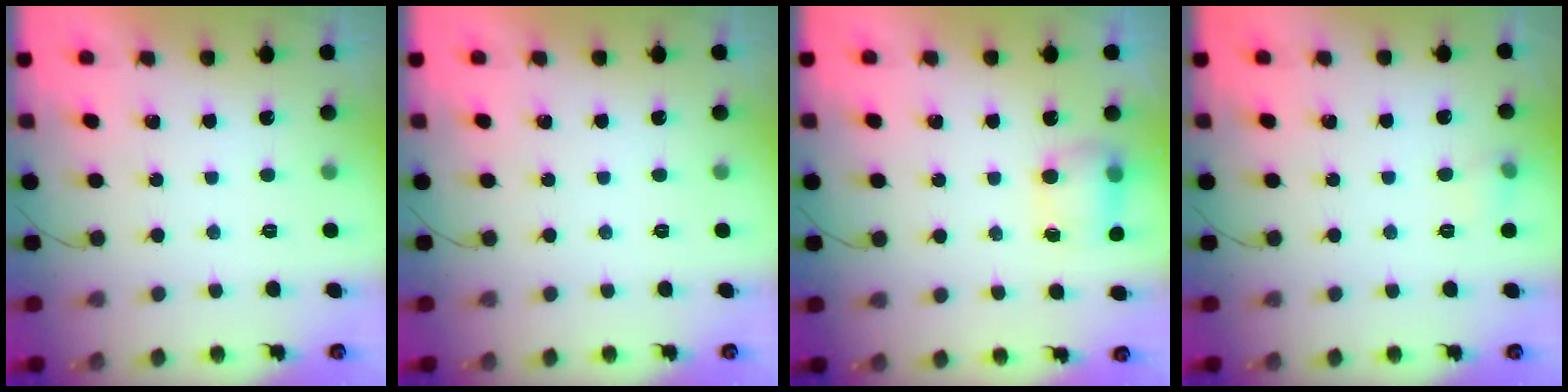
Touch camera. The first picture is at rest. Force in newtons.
{"total": 0.0}
{"total": 9.7, "press": 6.9, "slide": 6.8}
{"total": 5.3, "press": 5.0, "slide": 1.5}